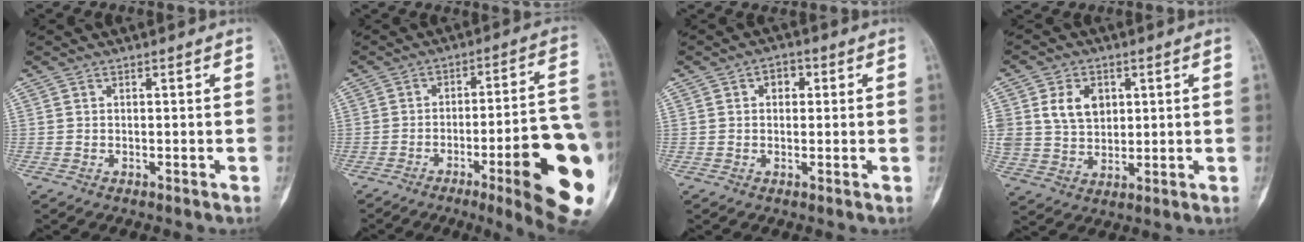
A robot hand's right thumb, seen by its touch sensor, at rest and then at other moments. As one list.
[{"total": 21.2, "force": [-7.2, 3.7, 19.6], "torque": [-0.206, 0.020, -0.089]}, {"total": 3.2, "force": [0.9, 2.3, 2.0], "torque": [-0.014, 0.008, 0.008]}, {"total": 8.9, "force": [2.8, 6.6, 5.3], "torque": [-0.073, -0.011, 0.060]}]